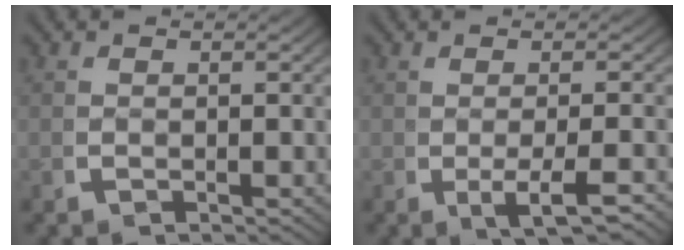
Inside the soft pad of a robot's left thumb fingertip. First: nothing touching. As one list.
[{"total": 3.1, "force": [-0.8, 1.1, 2.8], "torque": [-0.053, -0.007, -0.009]}]